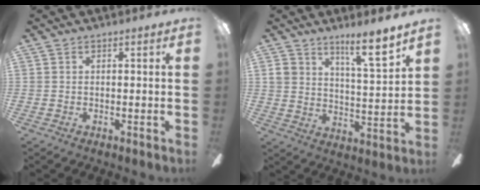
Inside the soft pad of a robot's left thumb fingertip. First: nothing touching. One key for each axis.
{"total": 10.6, "fx": 7.8, "fy": 2.8, "fz": 6.6, "tx": -0.096, "ty": -0.045, "tz": 0.133}